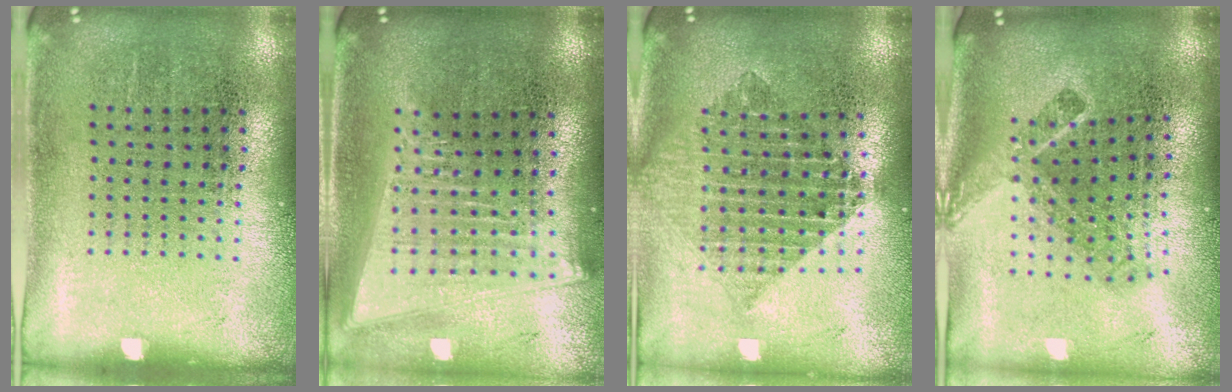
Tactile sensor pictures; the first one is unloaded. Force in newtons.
{"total": 2.0, "press": 1.7, "slide": 1.1}
{"total": 2.1, "press": 1.6, "slide": 1.3}
{"total": 2.2, "press": 1.5, "slide": 1.7}